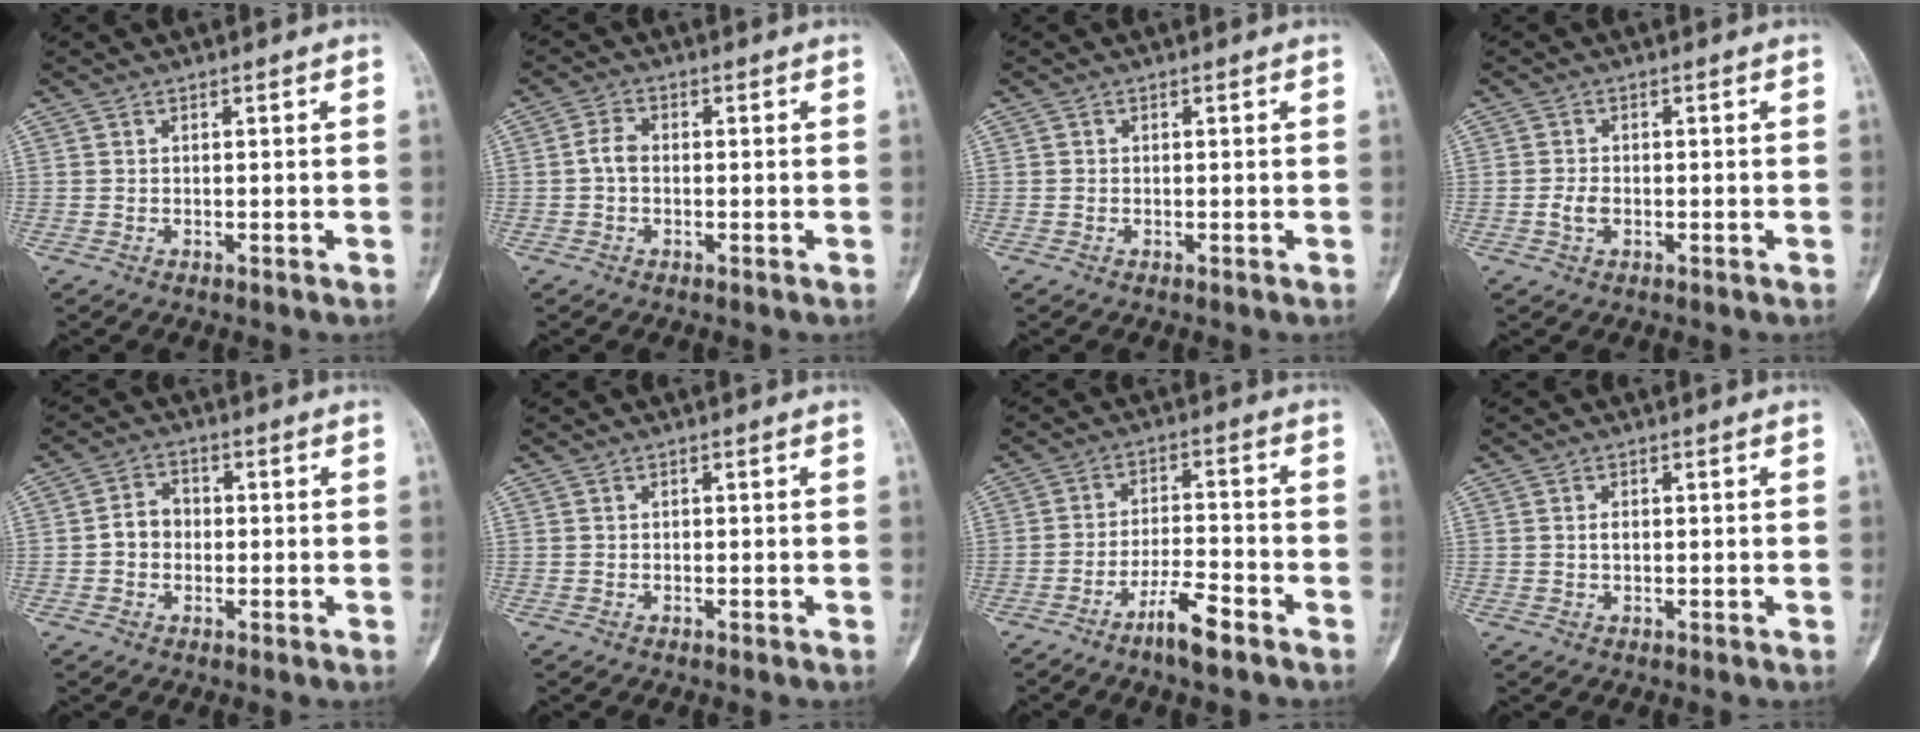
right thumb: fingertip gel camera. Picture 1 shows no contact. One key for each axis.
{"total": 2.8, "fx": -0.4, "fy": 1.9, "fz": 2.1, "tx": -0.038, "ty": 0.008, "tz": -0.013}
{"total": 0.0}
{"total": 2.3, "fx": -0.6, "fy": 1.4, "fz": 1.7, "tx": -0.035, "ty": 0.005, "tz": -0.013}
{"total": 4.4, "fx": -0.5, "fy": 3.6, "fz": 2.4, "tx": -0.027, "ty": 0.018, "tz": -0.017}
{"total": 0.0}
{"total": 6.9, "fx": -4.7, "fy": 1.3, "fz": 4.9, "tx": -0.091, "ty": 0.032, "tz": -0.085}
{"total": 1.0, "fx": 0.0, "fy": 0.5, "fz": 0.8, "tx": -0.013, "ty": 0.002, "tz": -0.001}